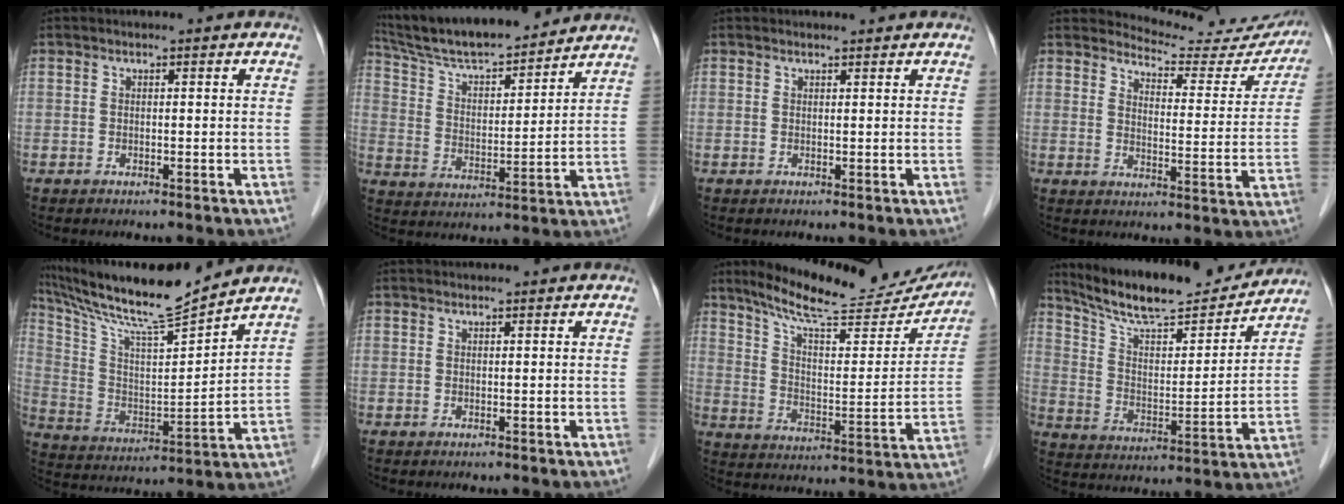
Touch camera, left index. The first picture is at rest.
{"total": 17.8, "force": [16.1, 2.7, 7.1], "torque": [-0.127, 0.021, 0.270]}
{"total": 1.1, "force": [1.1, 0.1, 0.1], "torque": [-0.010, 0.005, 0.018]}
{"total": 13.9, "force": [13.7, 2.5, 0.7], "torque": [0.005, -0.048, 0.154]}
{"total": 15.3, "force": [13.8, -0.8, 6.5], "torque": [-0.132, -0.001, 0.249]}
{"total": 0.7, "force": [0.7, 0.1, 0.1], "torque": [-0.006, 0.014, 0.014]}
{"total": 20.9, "force": [19.1, 3.1, 8.0], "torque": [-0.121, -0.026, 0.268]}
{"total": 17.5, "force": [16.1, 2.3, 6.5], "torque": [-0.115, -0.010, 0.260]}